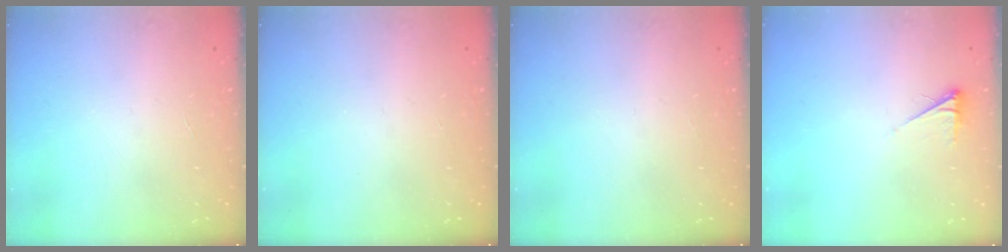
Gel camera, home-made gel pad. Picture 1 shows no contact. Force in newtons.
{"total": 0.0}
{"total": 0.0}
{"total": 2.6, "press": 2.6, "slide": 0.4}